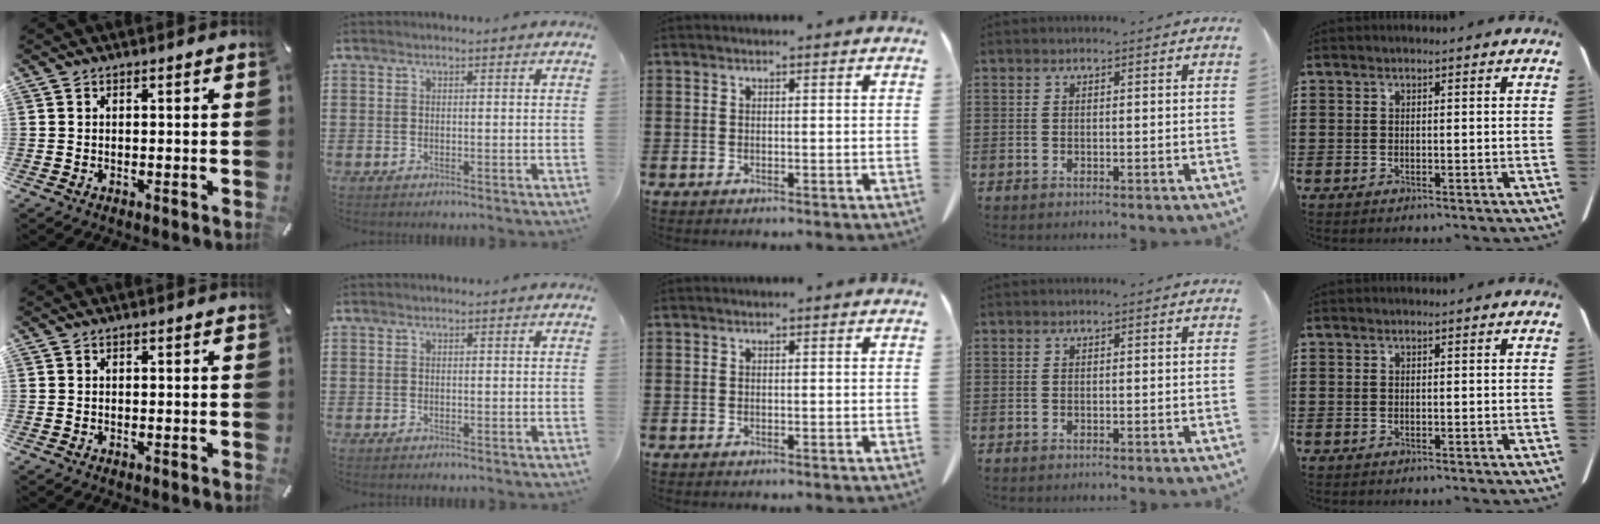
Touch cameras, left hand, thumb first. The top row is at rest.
{}